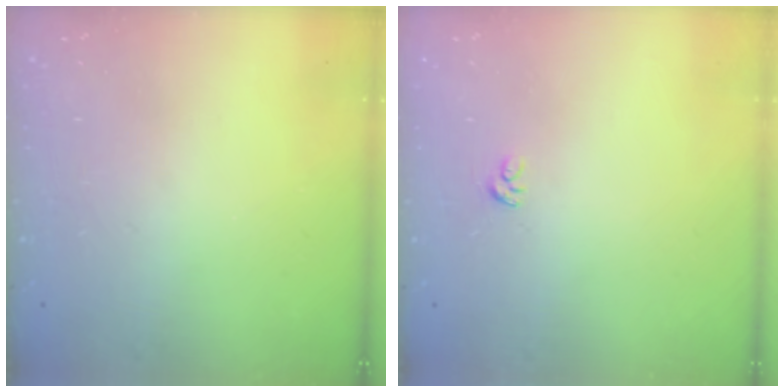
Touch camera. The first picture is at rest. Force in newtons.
{"total": 2.4, "press": 2.4, "slide": 0.1}